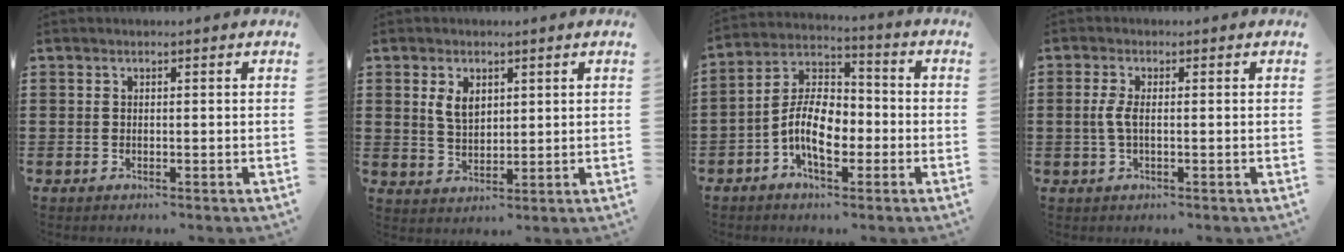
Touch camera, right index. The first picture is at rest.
{"total": 3.9, "force": [1.6, 2.5, 2.6], "torque": [-0.059, 0.008, 0.029]}
{"total": 9.5, "force": [-2.9, 5.0, 7.6], "torque": [-0.166, 0.006, -0.059]}
{"total": 3.1, "force": [-0.2, 1.0, 2.9], "torque": [-0.076, -0.007, -0.011]}